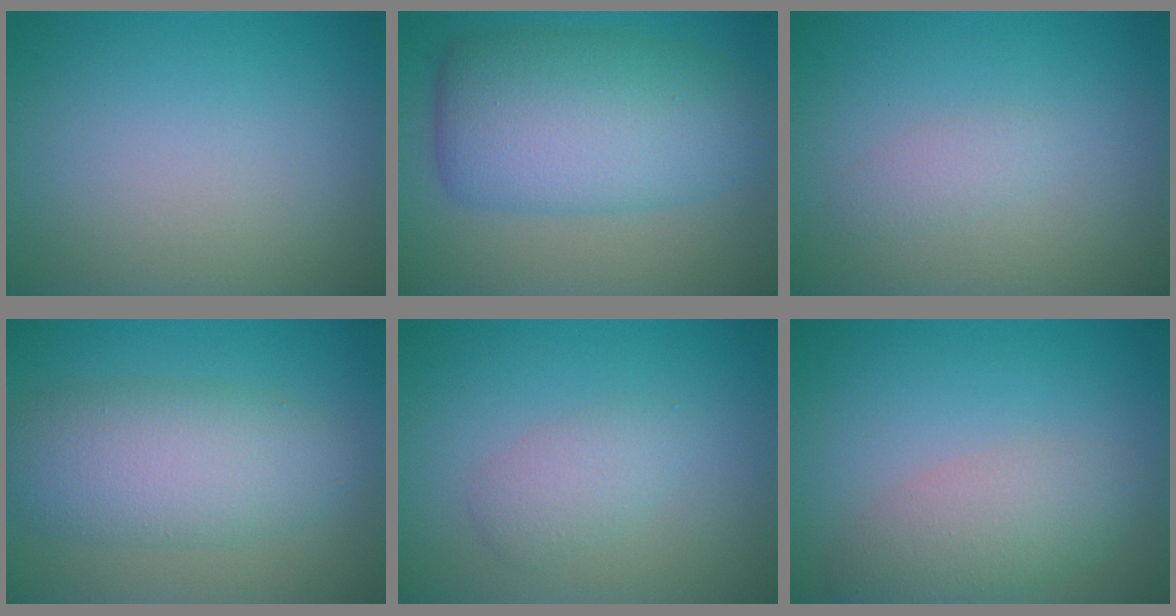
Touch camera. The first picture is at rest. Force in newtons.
{"total": 9.2, "press": 9.2, "slide": 0.3}
{"total": 1.3, "press": 1.3, "slide": 0.1}
{"total": 6.4, "press": 6.4, "slide": 0.2}
{"total": 2.0, "press": 2.0, "slide": 0.0}
{"total": 3.8, "press": 3.8, "slide": 0.3}